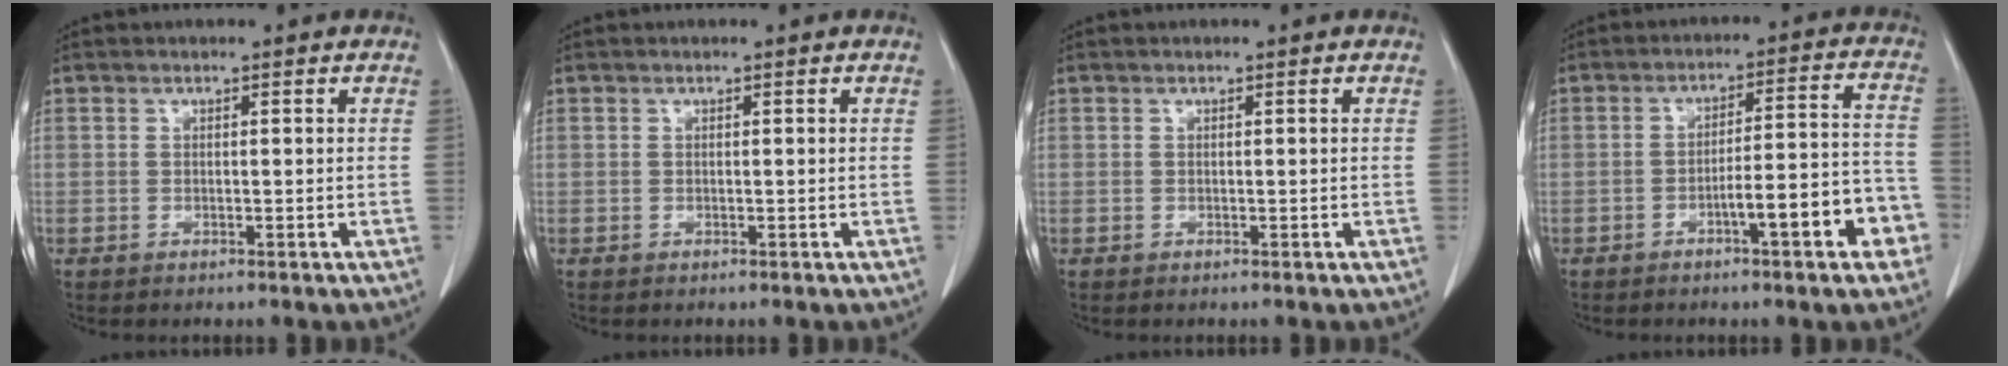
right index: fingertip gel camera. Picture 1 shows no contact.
{"total": 0.0}
{"total": 0.0}
{"total": 10.3, "force": [-4.7, 1.6, 9.0], "torque": [-0.115, 0.032, -0.059]}